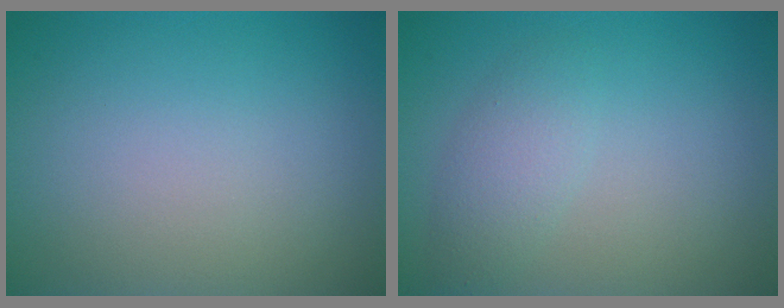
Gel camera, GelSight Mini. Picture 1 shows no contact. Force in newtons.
{"total": 2.2, "press": 2.2, "slide": 0.1}